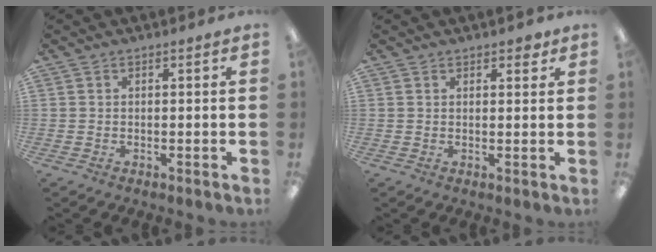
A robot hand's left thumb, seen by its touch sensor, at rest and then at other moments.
{"total": 2.0, "force": [1.5, 0.9, 0.8], "torque": [-0.001, -0.005, 0.024]}